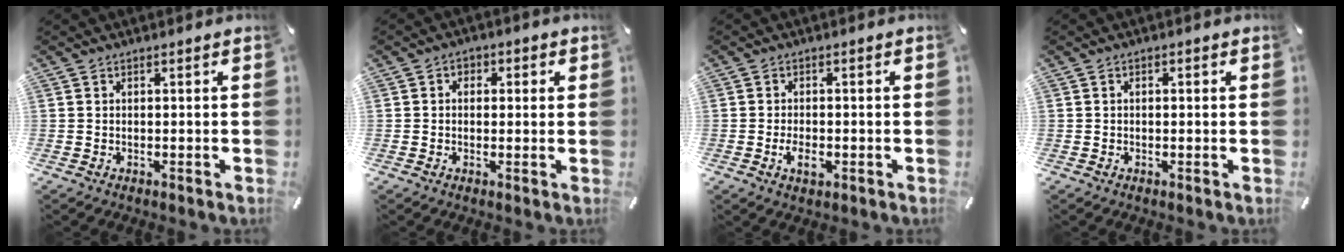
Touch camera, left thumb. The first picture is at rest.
{"total": 2.5, "force": [-0.5, 2.0, 1.4], "torque": [-0.018, 0.009, -0.013]}
{"total": 3.5, "force": [-1.1, 2.2, 2.5], "torque": [-0.057, 0.000, -0.021]}
{"total": 0.9, "force": [-0.1, 0.6, 0.6], "torque": [-0.011, 0.003, -0.004]}